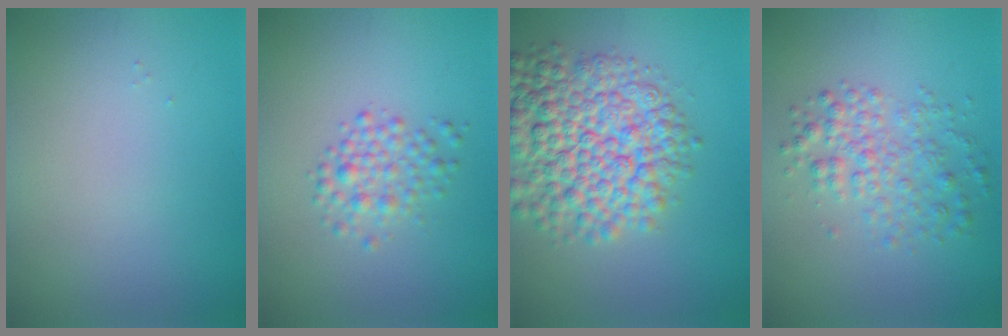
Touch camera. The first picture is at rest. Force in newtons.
{"total": 2.4, "press": 2.4, "slide": 0.0}
{"total": 9.2, "press": 9.2, "slide": 0.3}
{"total": 3.4, "press": 3.4, "slide": 0.1}